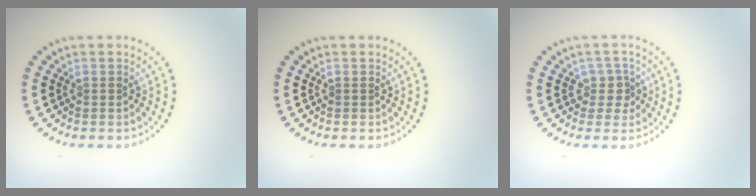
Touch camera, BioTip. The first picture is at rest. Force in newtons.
{"total": 0.0}
{"total": 2.0, "press": 1.6, "slide": 1.2}